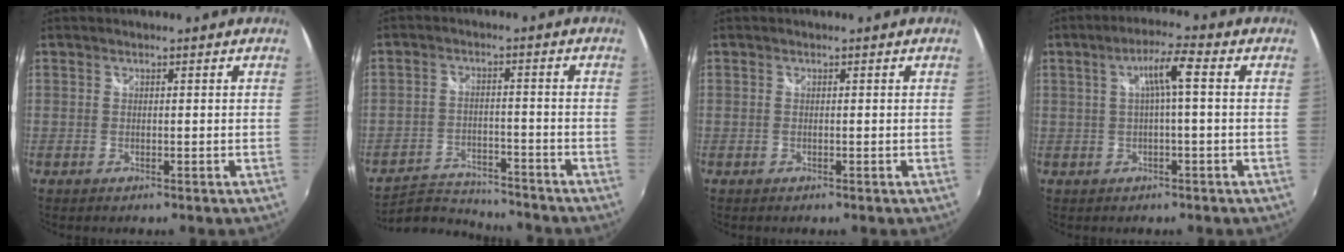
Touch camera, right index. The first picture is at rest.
{"total": 9.0, "force": [-8.5, 2.5, 0.8], "torque": [-0.046, 0.001, -0.139]}
{"total": 0.0}
{"total": 5.0, "force": [0.3, 0.2, 5.0], "torque": [-0.092, 0.009, 0.013]}